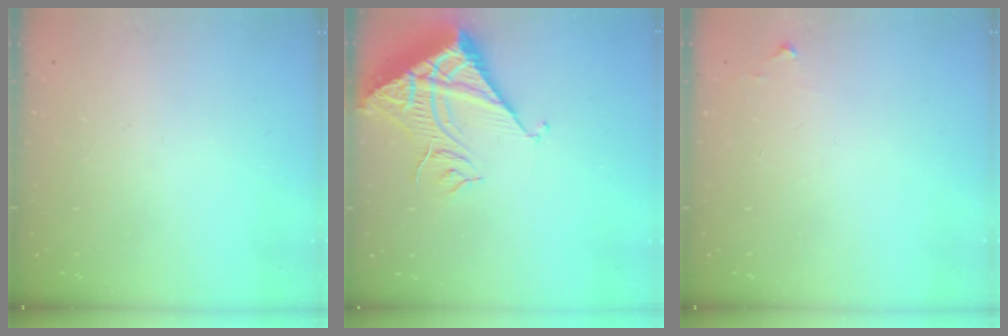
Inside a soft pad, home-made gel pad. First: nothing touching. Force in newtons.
{"total": 11.6, "press": 11.5, "slide": 1.4}
{"total": 5.0, "press": 5.0, "slide": 0.7}